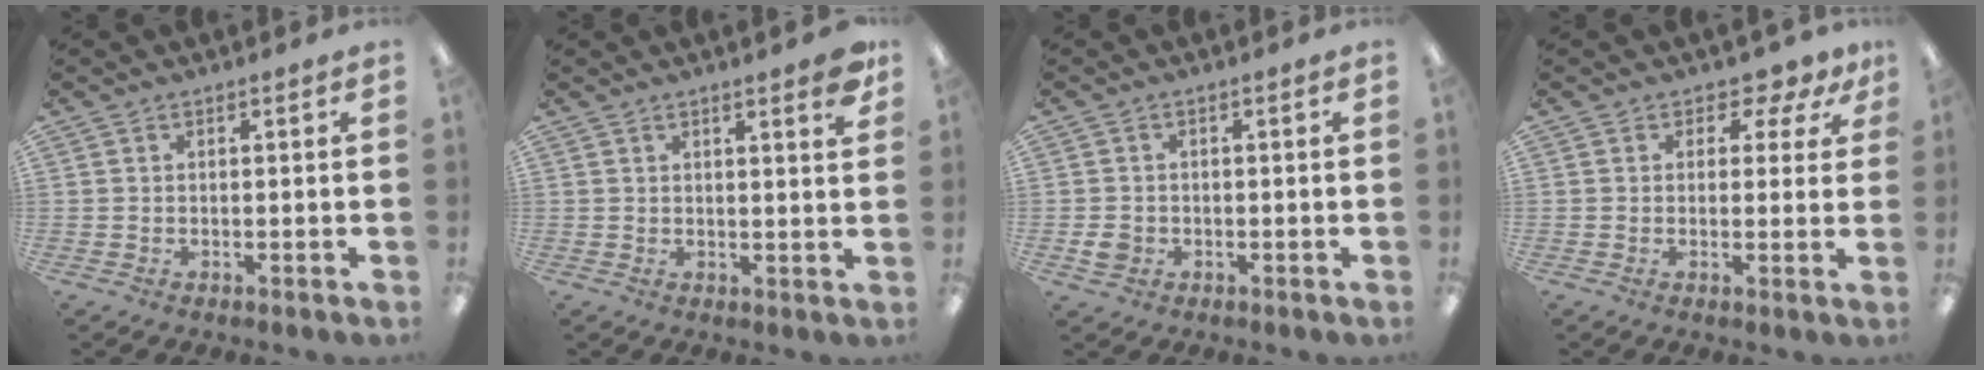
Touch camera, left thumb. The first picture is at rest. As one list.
[{"total": 4.5, "force": [3.4, 0.5, 2.9], "torque": [-0.041, -0.019, 0.054]}, {"total": 2.6, "force": [-0.5, 2.2, 1.2], "torque": [-0.011, 0.000, -0.008]}, {"total": 3.6, "force": [2.2, 2.6, 1.3], "torque": [-0.011, -0.012, 0.036]}]